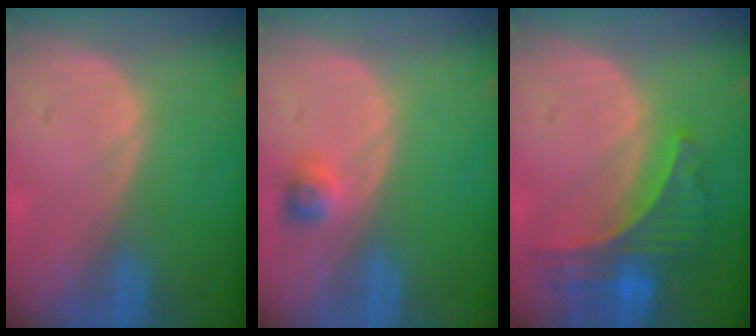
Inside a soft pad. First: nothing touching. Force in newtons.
{"total": 2.3, "press": 2.2, "slide": 0.3}
{"total": 7.8, "press": 6.8, "slide": 3.8}